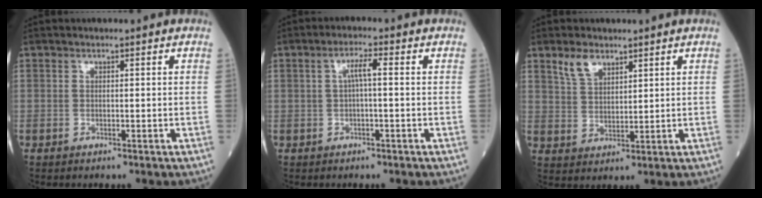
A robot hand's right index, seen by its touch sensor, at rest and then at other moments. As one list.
[{"total": 2.8, "force": [0.2, 0.3, 2.8], "torque": [-0.048, 0.008, 0.005]}, {"total": 4.4, "force": [3.1, 2.2, 2.2], "torque": [-0.050, 0.004, 0.066]}]